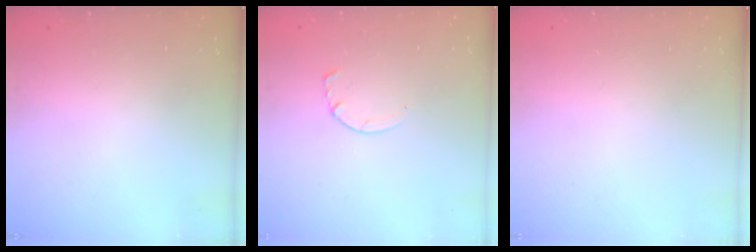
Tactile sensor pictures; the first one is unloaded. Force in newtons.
{"total": 2.9, "press": 2.9, "slide": 0.4}
{"total": 0.0}